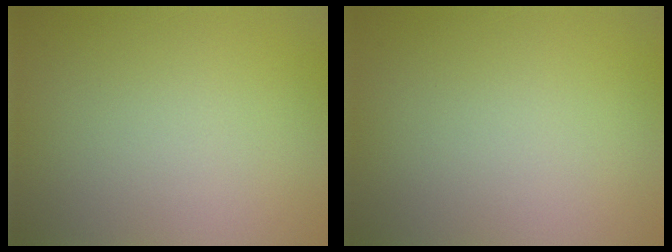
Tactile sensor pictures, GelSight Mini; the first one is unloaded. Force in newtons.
{"total": 0.0}